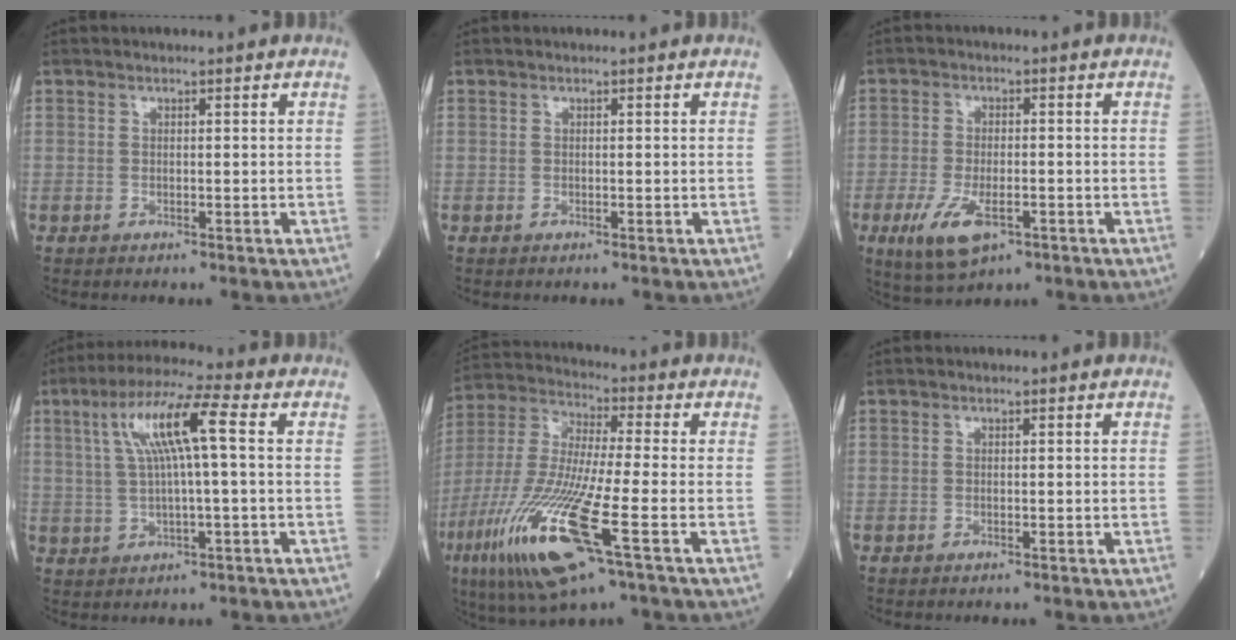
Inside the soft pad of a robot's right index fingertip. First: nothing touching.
{"total": 0.0}
{"total": 7.8, "force": [-3.5, 3.2, 6.2], "torque": [-0.123, -0.013, -0.053]}
{"total": 9.9, "force": [2.3, 0.6, 9.6], "torque": [-0.186, 0.024, 0.042]}
{"total": 19.5, "force": [-7.7, 2.0, 17.8], "torque": [-0.411, -0.044, -0.147]}
{"total": 0.0}